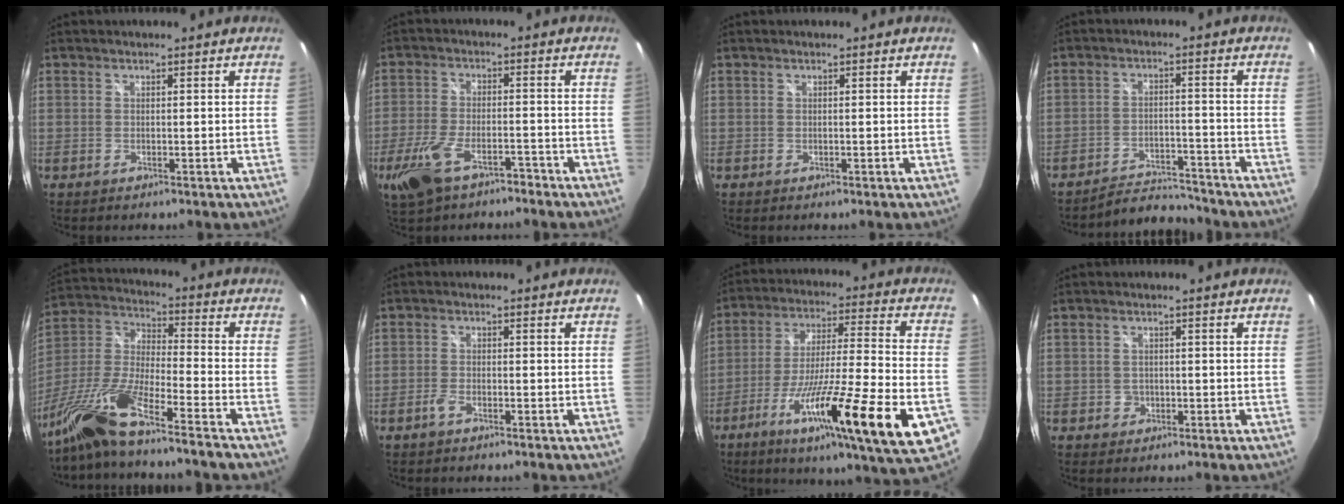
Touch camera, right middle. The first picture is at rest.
{"total": 10.5, "force": [-7.0, 4.5, 6.4], "torque": [-0.153, -0.020, -0.126]}
{"total": 0.0}
{"total": 7.6, "force": [-7.5, 0.8, 0.5], "torque": [-0.034, 0.008, -0.119]}
{"total": 16.2, "force": [-12.2, 0.0, 10.6], "torque": [-0.211, -0.030, -0.242]}
{"total": 2.1, "force": [-1.5, 0.8, 1.2], "torque": [-0.036, 0.000, -0.033]}
{"total": 25.9, "force": [-11.5, 1.9, 23.1], "torque": [-0.382, -0.073, -0.188]}
{"total": 2.0, "force": [-0.6, 1.8, 0.3], "torque": [-0.005, -0.001, -0.008]}